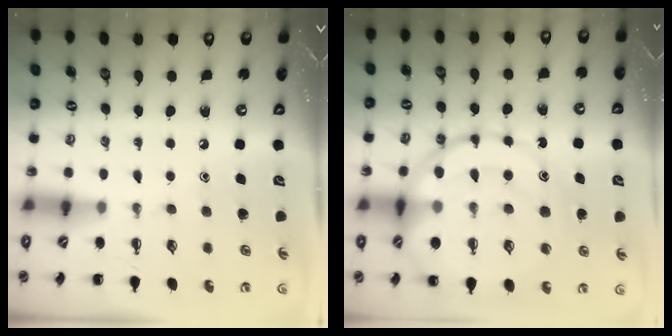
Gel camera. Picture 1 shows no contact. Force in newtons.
{"total": 22.9, "press": 22.7, "slide": 3.3}